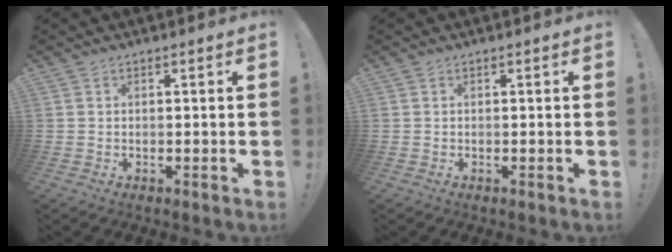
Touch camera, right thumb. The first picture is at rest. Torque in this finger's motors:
{"motor_torque": [0.00, 0.00, 0.06, -0.06, 0.00]}